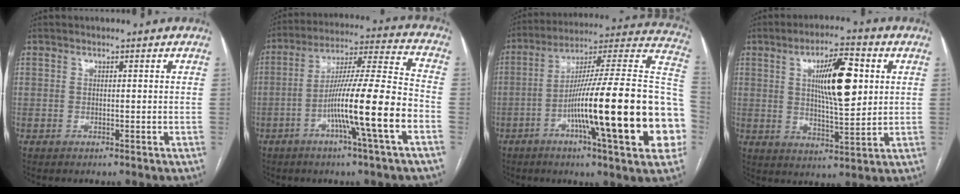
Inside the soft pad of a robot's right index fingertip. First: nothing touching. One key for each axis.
{"total": 15.6, "fx": -5.6, "fy": -0.9, "fz": 14.5, "tx": -0.252, "ty": 0.002, "tz": -0.099}
{"total": 29.9, "fx": -6.9, "fy": 2.2, "fz": 29.0, "tx": -0.348, "ty": 0.002, "tz": -0.119}
{"total": 11.6, "fx": 2.9, "fy": 2.6, "fz": 10.9, "tx": -0.184, "ty": 0.004, "tz": 0.048}